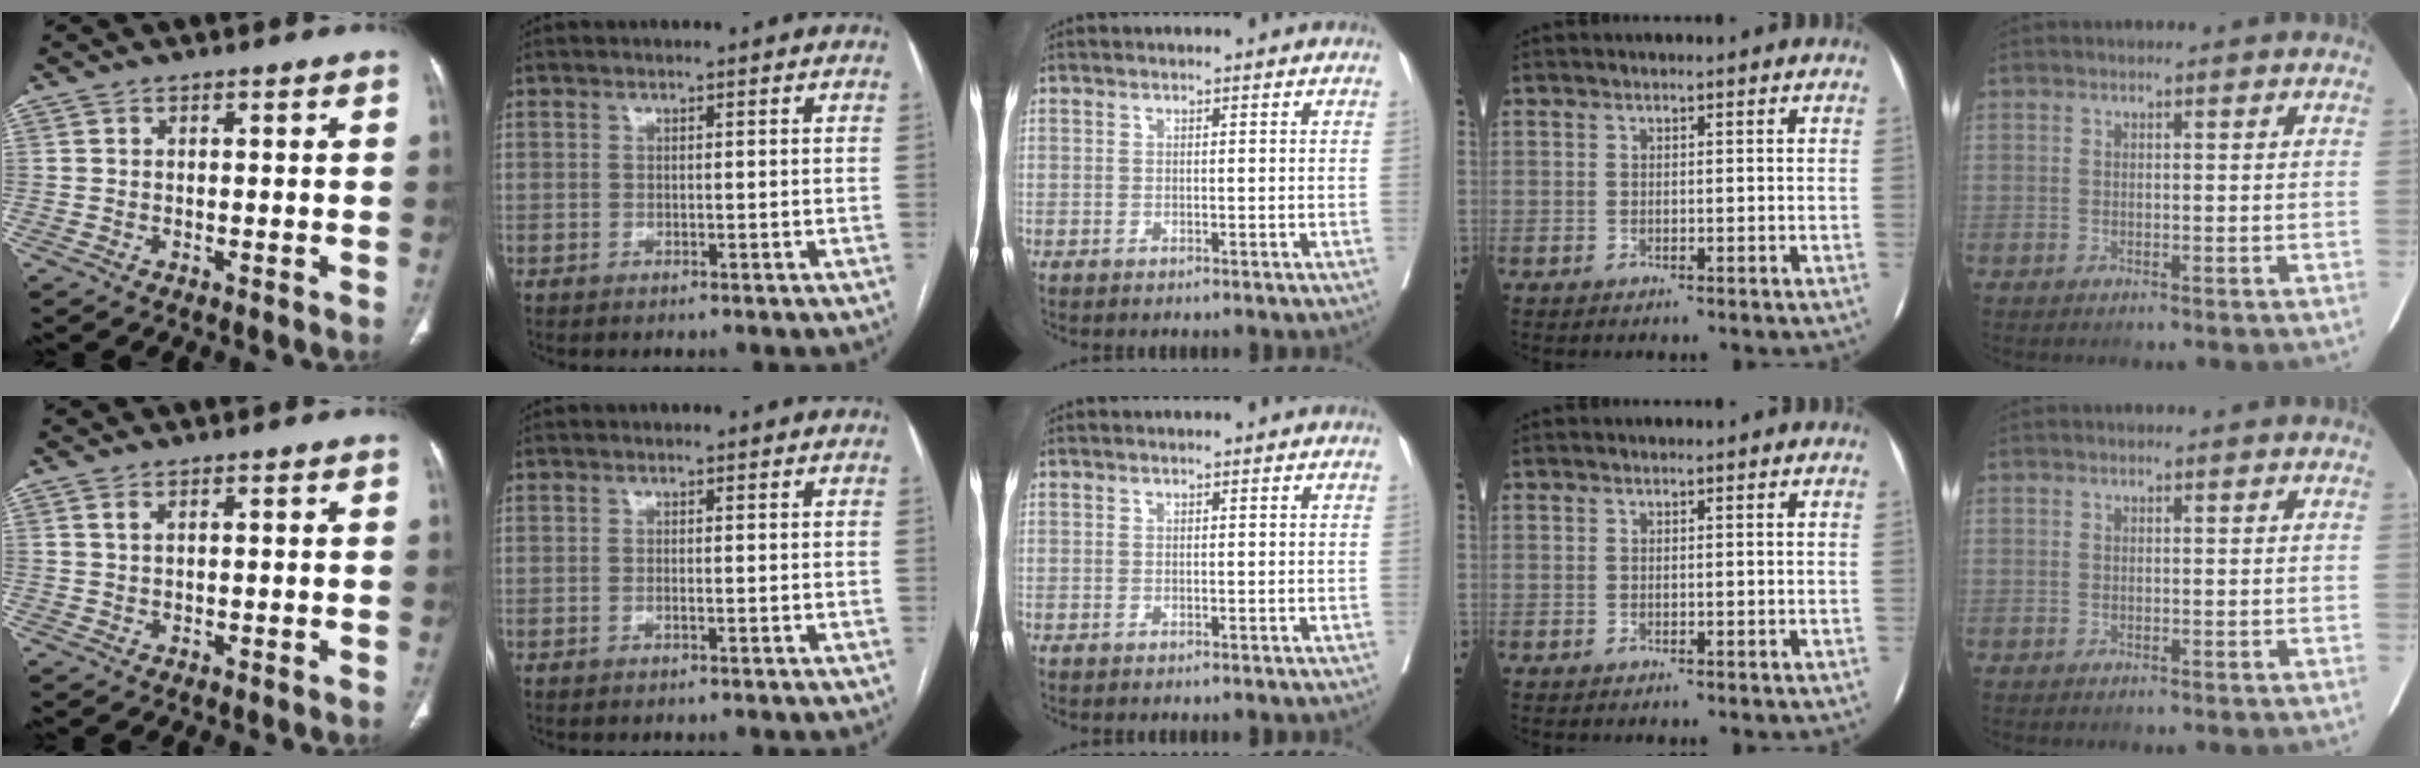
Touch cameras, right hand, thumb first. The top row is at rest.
{"thumb": {"total": 1.2, "force": [0.6, 0.4, 0.9], "torque": [-0.021, 0.005, 0.017]}, "index": {"total": 0.7, "force": [-0.3, 0.0, 0.6], "torque": [-0.013, 0.000, -0.003]}}